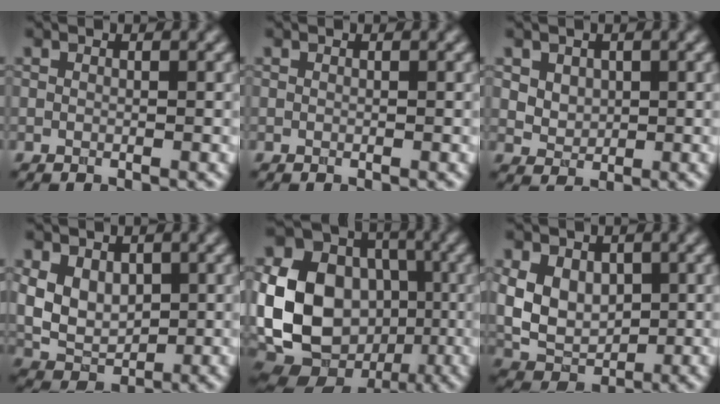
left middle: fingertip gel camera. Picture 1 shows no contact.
{"total": 0.0}
{"total": 3.0, "force": [1.4, 2.2, 1.4], "torque": [-0.041, 0.002, 0.041]}
{"total": 4.6, "force": [0.7, 3.3, 3.0], "torque": [-0.060, -0.006, 0.014]}
{"total": 16.4, "force": [-1.8, 13.5, 9.1], "torque": [-0.199, -0.010, -0.042]}
{"total": 5.3, "force": [0.6, 4.0, 3.5], "torque": [-0.068, -0.004, 0.009]}